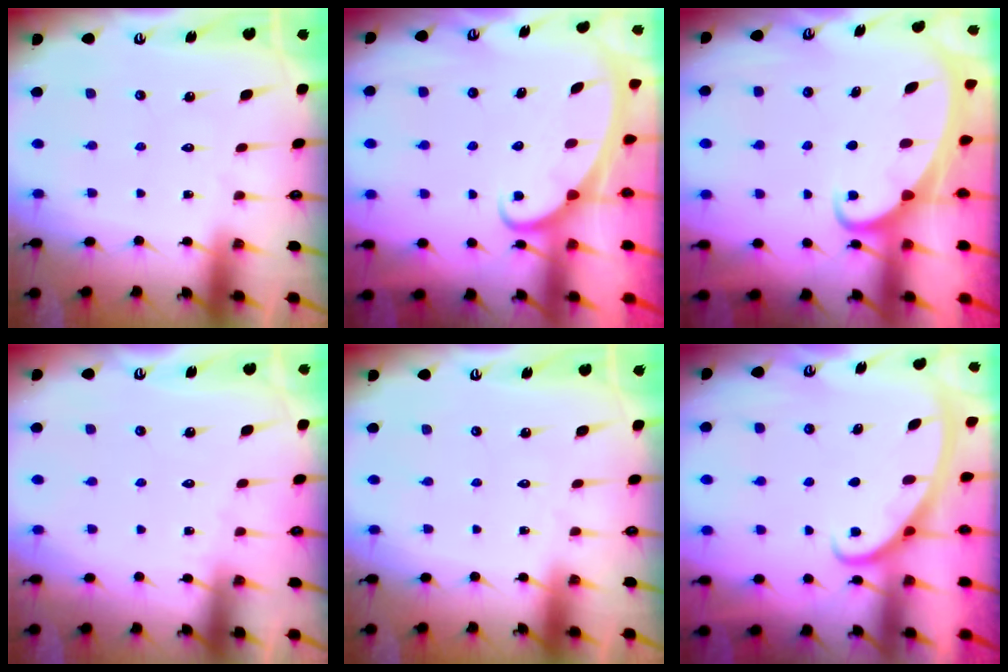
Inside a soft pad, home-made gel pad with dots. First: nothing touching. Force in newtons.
{"total": 2.6, "press": 2.6, "slide": 0.3}
{"total": 2.1, "press": 2.1, "slide": 0.2}
{"total": 1.5, "press": 1.5, "slide": 0.3}
{"total": 0.0}
{"total": 2.9, "press": 2.9, "slide": 0.4}